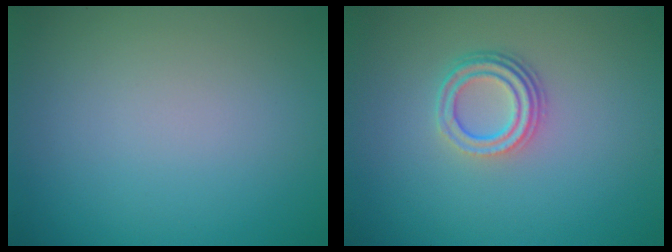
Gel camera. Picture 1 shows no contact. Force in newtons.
{"total": 3.3, "press": 2.4, "slide": 2.2}